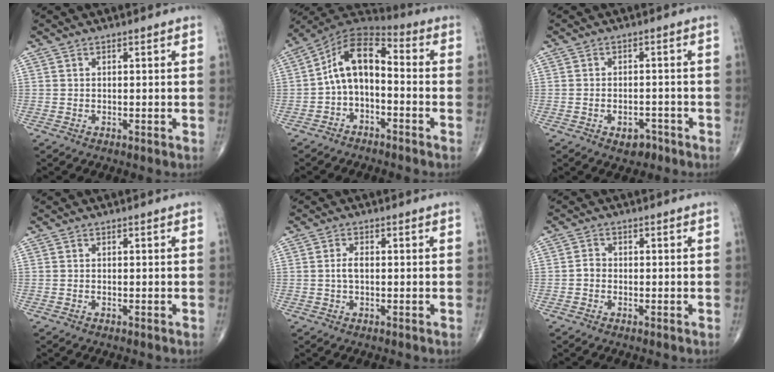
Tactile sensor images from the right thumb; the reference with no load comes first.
{"total": 10.6, "force": [-1.7, 6.1, 8.5], "torque": [-0.133, 0.059, -0.045]}
{"total": 3.7, "force": [-2.1, 2.3, 1.9], "torque": [-0.018, 0.017, -0.025]}
{"total": 0.0}
{"total": 2.1, "force": [-0.1, 1.1, 1.8], "torque": [-0.040, 0.005, -0.003]}
{"total": 1.6, "force": [-0.5, 1.3, 0.8], "torque": [-0.007, 0.005, -0.013]}